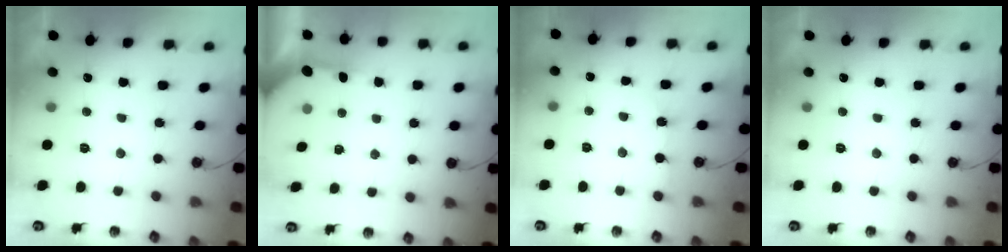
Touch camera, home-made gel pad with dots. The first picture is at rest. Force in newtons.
{"total": 3.8, "press": 3.8, "slide": 0.4}
{"total": 3.1, "press": 3.1, "slide": 0.4}
{"total": 0.0}